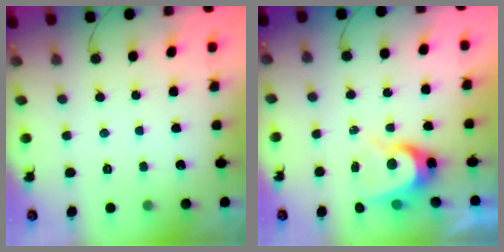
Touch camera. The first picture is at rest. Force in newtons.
{"total": 8.8, "press": 8.8, "slide": 0.4}